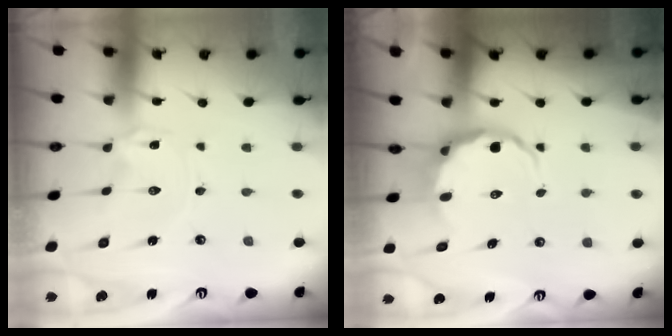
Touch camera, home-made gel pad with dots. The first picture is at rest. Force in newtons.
{"total": 5.4, "press": 5.1, "slide": 1.8}